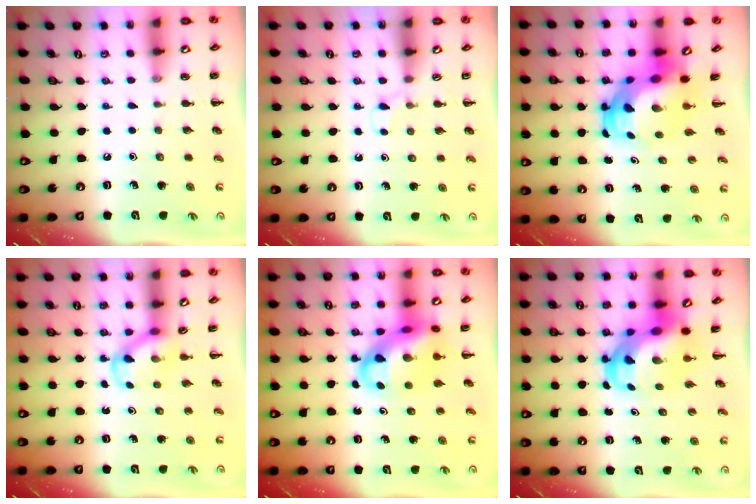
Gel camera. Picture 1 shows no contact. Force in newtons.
{"total": 2.3, "press": 2.2, "slide": 0.8}
{"total": 7.9, "press": 7.5, "slide": 2.4}
{"total": 3.6, "press": 3.5, "slide": 0.6}
{"total": 12.3, "press": 11.8, "slide": 3.2}
{"total": 8.3, "press": 8.0, "slide": 2.2}